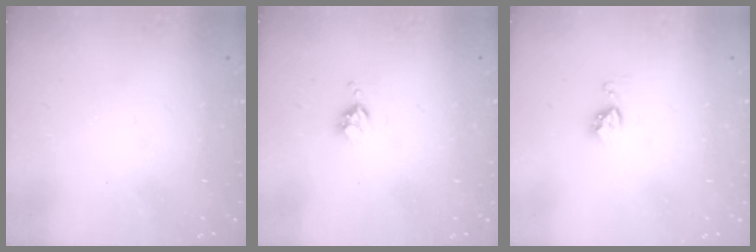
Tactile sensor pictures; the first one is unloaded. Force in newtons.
{"total": 3.3, "press": 3.3, "slide": 0.4}
{"total": 5.1, "press": 5.0, "slide": 0.5}